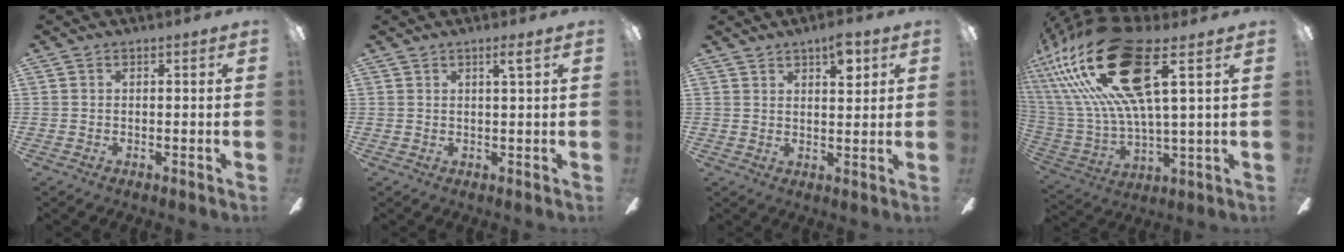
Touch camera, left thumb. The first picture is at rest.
{"total": 2.1, "force": [1.5, -0.2, 1.4], "torque": [-0.032, -0.003, 0.025]}
{"total": 5.6, "force": [3.6, 2.4, 3.5], "torque": [-0.035, -0.013, 0.057]}
{"total": 27.5, "force": [13.7, 8.7, 22.2], "torque": [-0.452, -0.059, 0.228]}